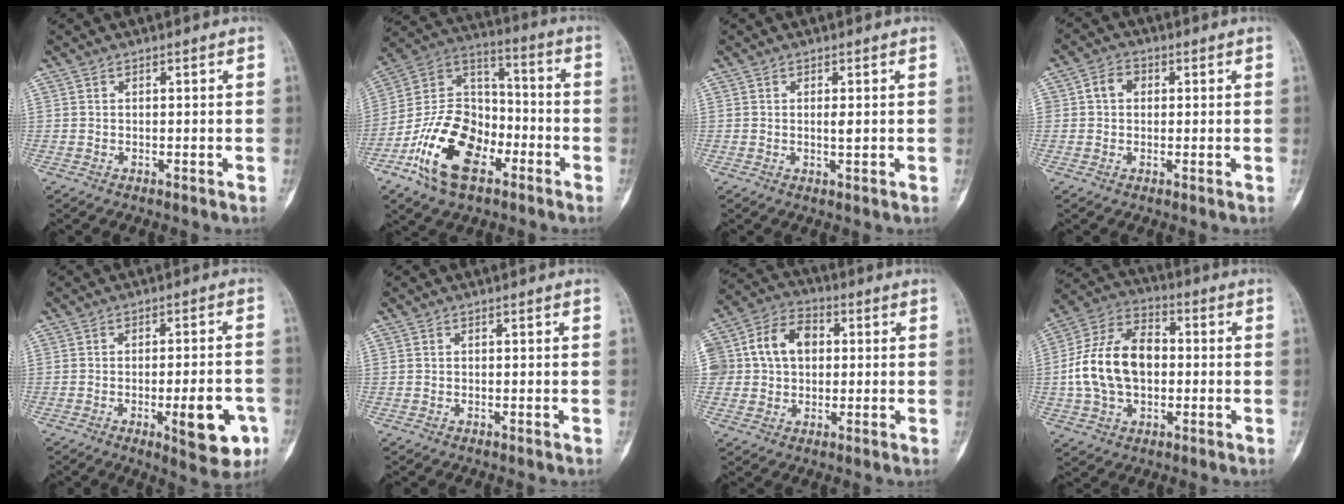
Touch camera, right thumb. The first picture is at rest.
{"total": 19.2, "force": [-8.8, 11.7, 12.4], "torque": [-0.202, 0.068, -0.166]}
{"total": 1.6, "force": [0.2, 0.3, 1.6], "torque": [-0.027, -0.003, 0.005]}
{"total": 3.9, "force": [0.6, 3.2, 2.1], "torque": [-0.024, 0.010, 0.008]}
{"total": 10.9, "force": [-3.9, 3.4, 9.6], "torque": [-0.112, 0.012, -0.046]}
{"total": 0.0}
{"total": 12.9, "force": [2.1, 10.1, 7.8], "torque": [-0.122, 0.024, 0.034]}
{"total": 16.3, "force": [-0.4, 10.9, 12.1], "torque": [-0.216, 0.030, -0.011]}